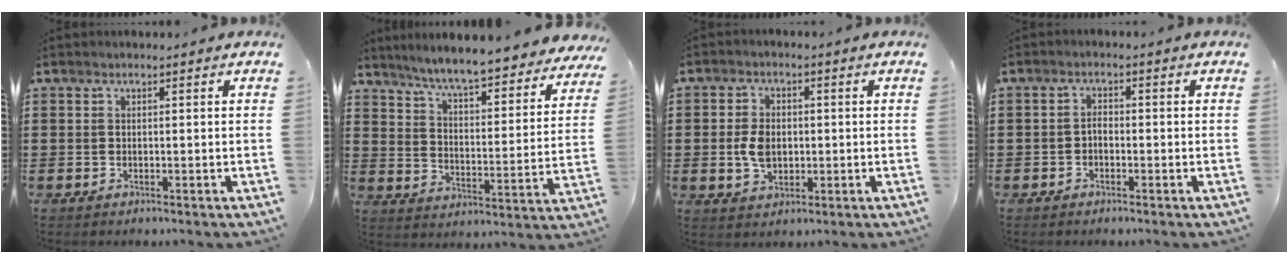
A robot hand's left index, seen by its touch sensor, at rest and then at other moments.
{"total": 6.1, "force": [5.7, -0.7, 2.1], "torque": [-0.066, -0.045, 0.092]}
{"total": 4.7, "force": [-0.2, 3.2, 3.5], "torque": [-0.085, 0.005, -0.008]}
{"total": 1.5, "force": [-0.9, 0.9, 0.9], "torque": [-0.021, 0.005, -0.019]}